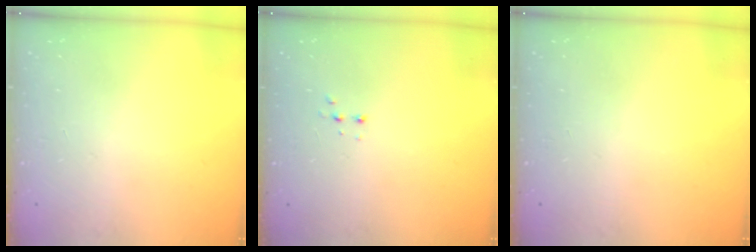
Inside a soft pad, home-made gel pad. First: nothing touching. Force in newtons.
{"total": 3.0, "press": 2.9, "slide": 0.7}
{"total": 0.0}